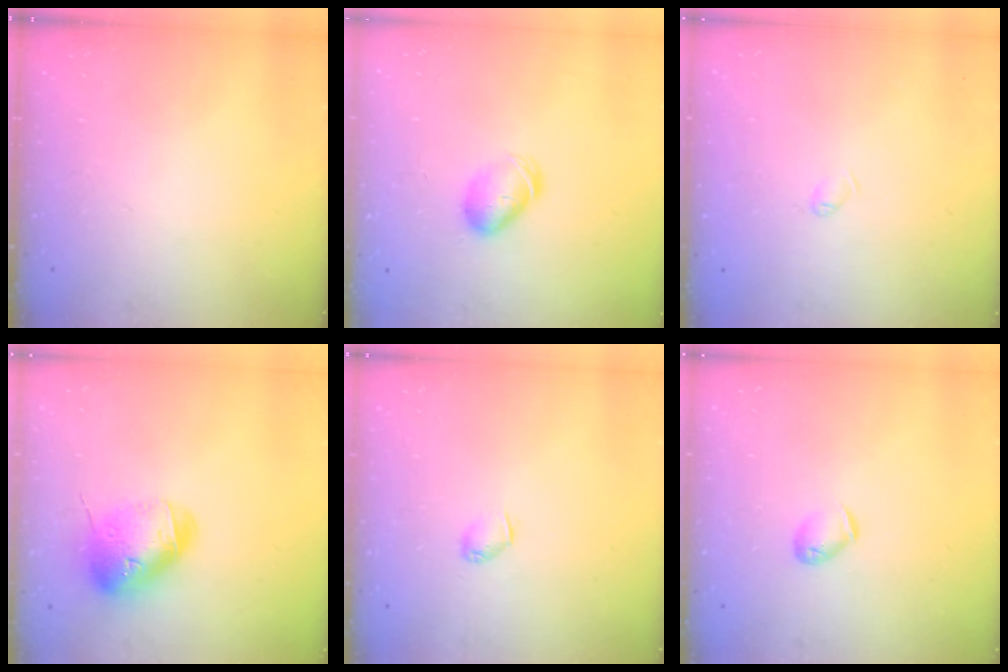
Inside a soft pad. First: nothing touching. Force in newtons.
{"total": 7.5, "press": 7.4, "slide": 0.7}
{"total": 3.5, "press": 3.5, "slide": 0.5}
{"total": 17.1, "press": 16.9, "slide": 2.6}
{"total": 3.1, "press": 3.0, "slide": 0.7}
{"total": 5.1, "press": 5.0, "slide": 1.1}